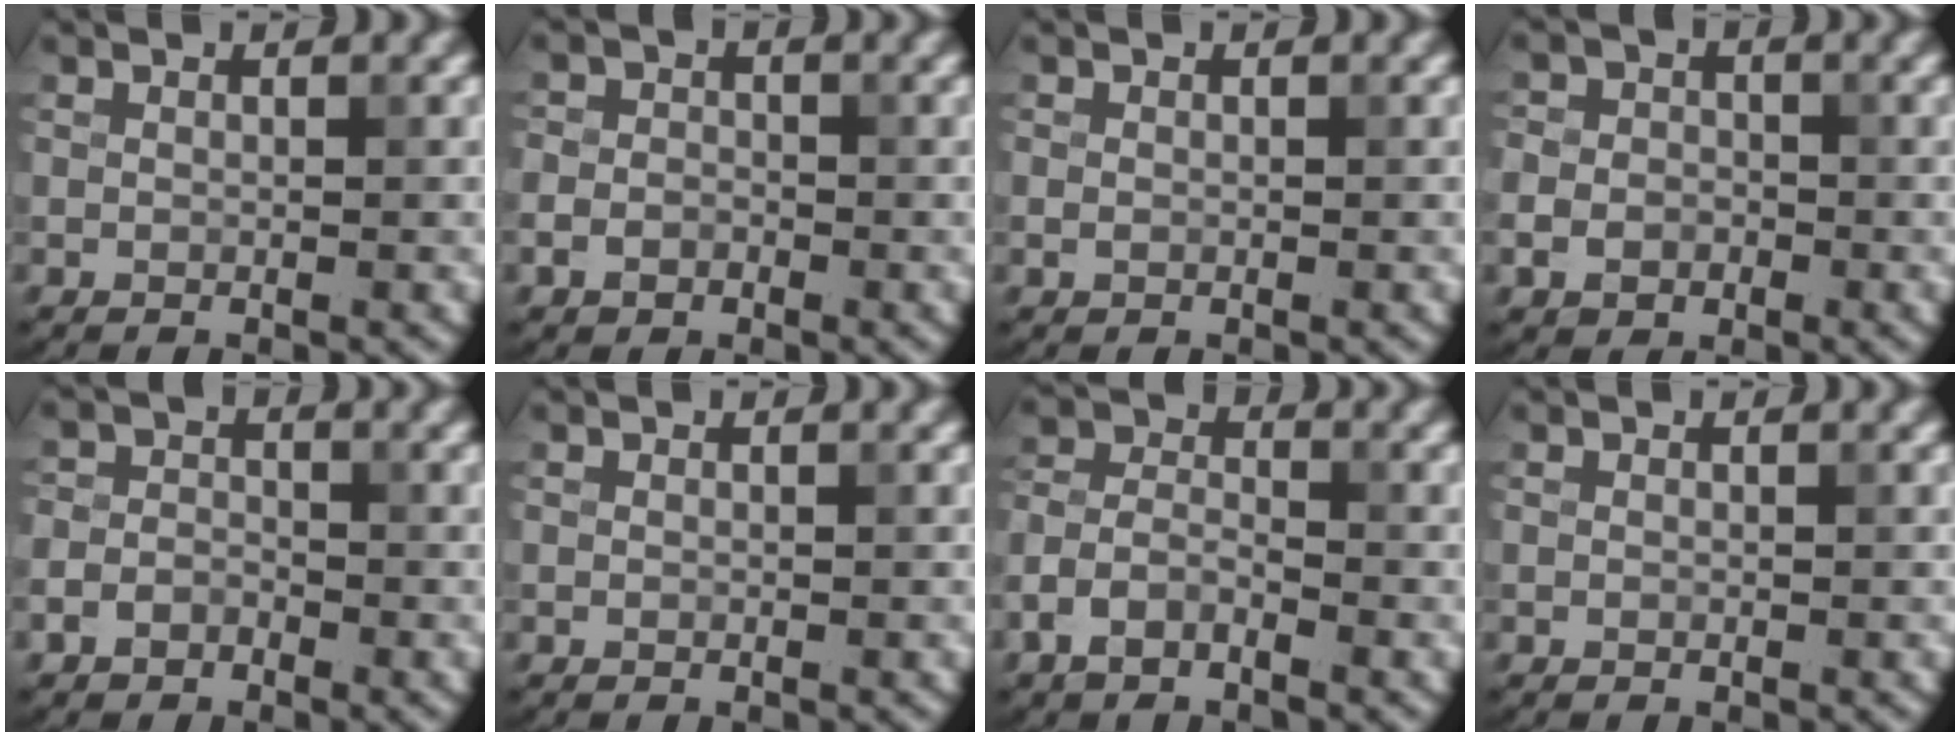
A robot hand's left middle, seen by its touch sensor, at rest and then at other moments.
{"total": 2.1, "force": [-1.0, 1.7, 0.8], "torque": [-0.011, 0.002, -0.025]}
{"total": 0.7, "force": [-0.1, 0.6, 0.4], "torque": [-0.007, -0.003, -0.003]}
{"total": 3.0, "force": [-1.1, 2.5, 1.2], "torque": [-0.013, -0.001, -0.027]}
{"total": 2.0, "force": [-1.3, 1.5, 0.6], "torque": [-0.005, 0.006, -0.032]}
{"total": 0.0}
{"total": 3.6, "force": [-2.2, 1.9, 2.2], "torque": [-0.040, 0.007, -0.053]}
{"total": 0.0}